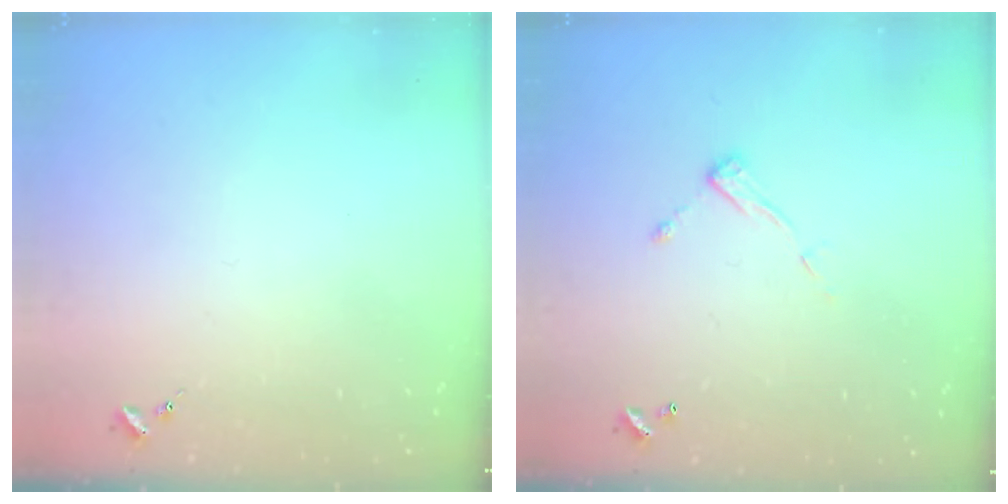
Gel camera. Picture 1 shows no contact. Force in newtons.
{"total": 7.3, "press": 7.3, "slide": 0.4}